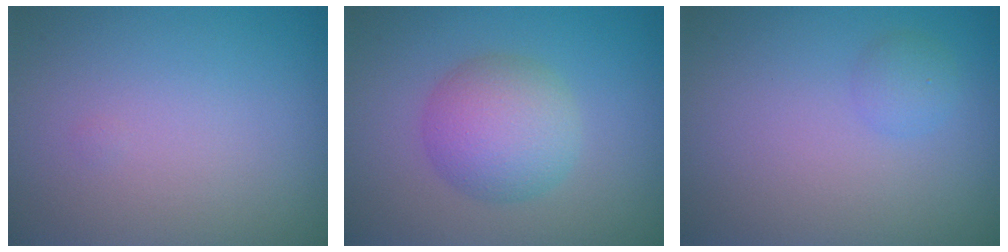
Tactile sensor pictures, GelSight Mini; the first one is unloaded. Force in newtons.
{"total": 4.7, "press": 4.7, "slide": 0.1}
{"total": 1.2, "press": 1.2, "slide": 0.1}